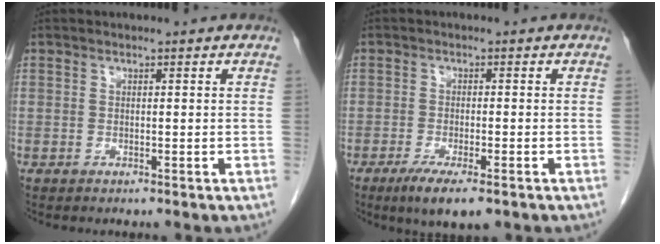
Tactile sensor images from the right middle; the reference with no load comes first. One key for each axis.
{"total": 6.3, "fx": -4.0, "fy": 1.2, "fz": 4.8, "tx": -0.080, "ty": -0.016, "tz": -0.059}